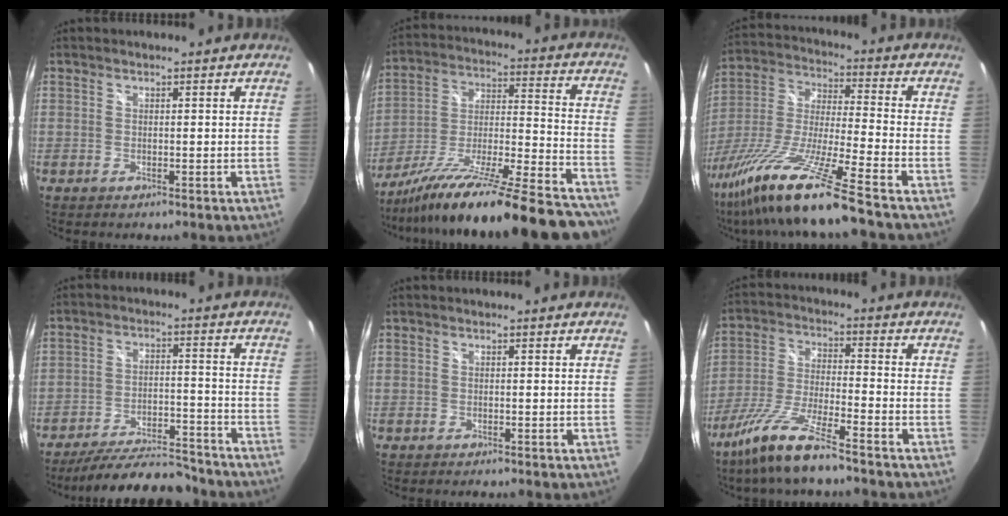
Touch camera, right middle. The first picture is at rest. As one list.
[{"total": 31.1, "force": [-25.6, 3.5, 17.4], "torque": [-0.262, -0.055, -0.385]}, {"total": 22.1, "force": [-16.3, -0.3, 14.9], "torque": [-0.295, -0.044, -0.302]}, {"total": 16.2, "force": [-14.6, 3.3, 6.1], "torque": [-0.116, 0.002, -0.208]}, {"total": 1.4, "force": [-1.3, 0.2, 0.5], "torque": [-0.011, -0.011, -0.023]}, {"total": 11.1, "force": [-8.6, 0.5, 7.0], "torque": [-0.149, -0.014, -0.161]}]